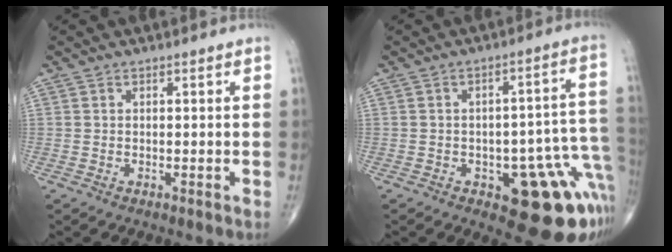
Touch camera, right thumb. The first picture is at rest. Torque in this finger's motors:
{"motor_torque": [1.90, 1.43, 0.45, -0.88, 0.23]}